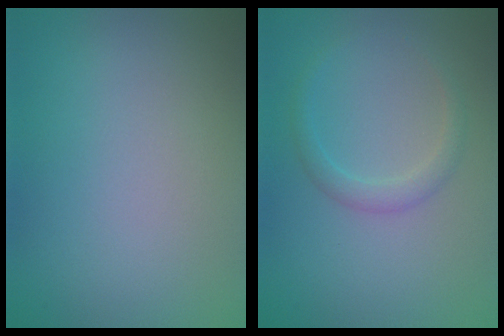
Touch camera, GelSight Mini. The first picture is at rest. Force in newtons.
{"total": 1.6, "press": 1.6, "slide": 0.1}